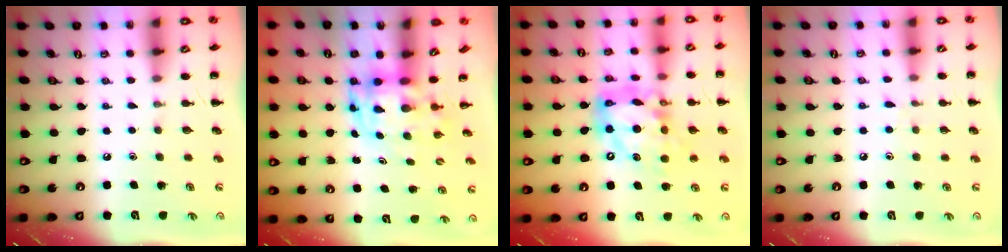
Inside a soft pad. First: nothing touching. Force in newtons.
{"total": 3.8, "press": 3.7, "slide": 0.8}
{"total": 16.2, "press": 15.6, "slide": 4.3}
{"total": 4.7, "press": 4.4, "slide": 1.6}